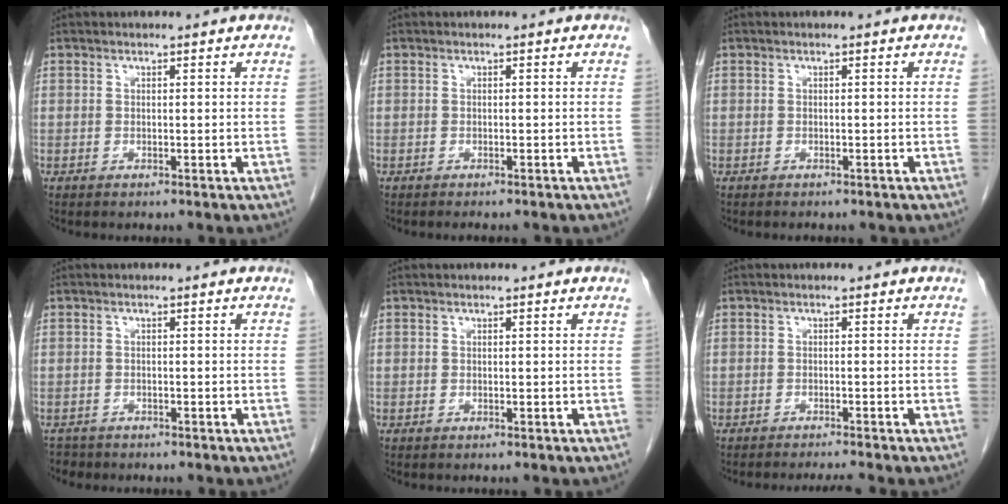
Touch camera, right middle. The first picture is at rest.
{"total": 3.0, "force": [-2.6, 0.5, 1.3], "torque": [-0.019, -0.005, -0.028]}
{"total": 1.9, "force": [-1.6, 0.7, 0.8], "torque": [-0.016, -0.004, -0.015]}
{"total": 2.0, "force": [-1.7, 1.0, -0.2], "torque": [-0.002, 0.000, -0.030]}
{"total": 0.0}
{"total": 3.1, "force": [-2.8, -1.0, 0.9], "torque": [-0.014, -0.010, -0.041]}